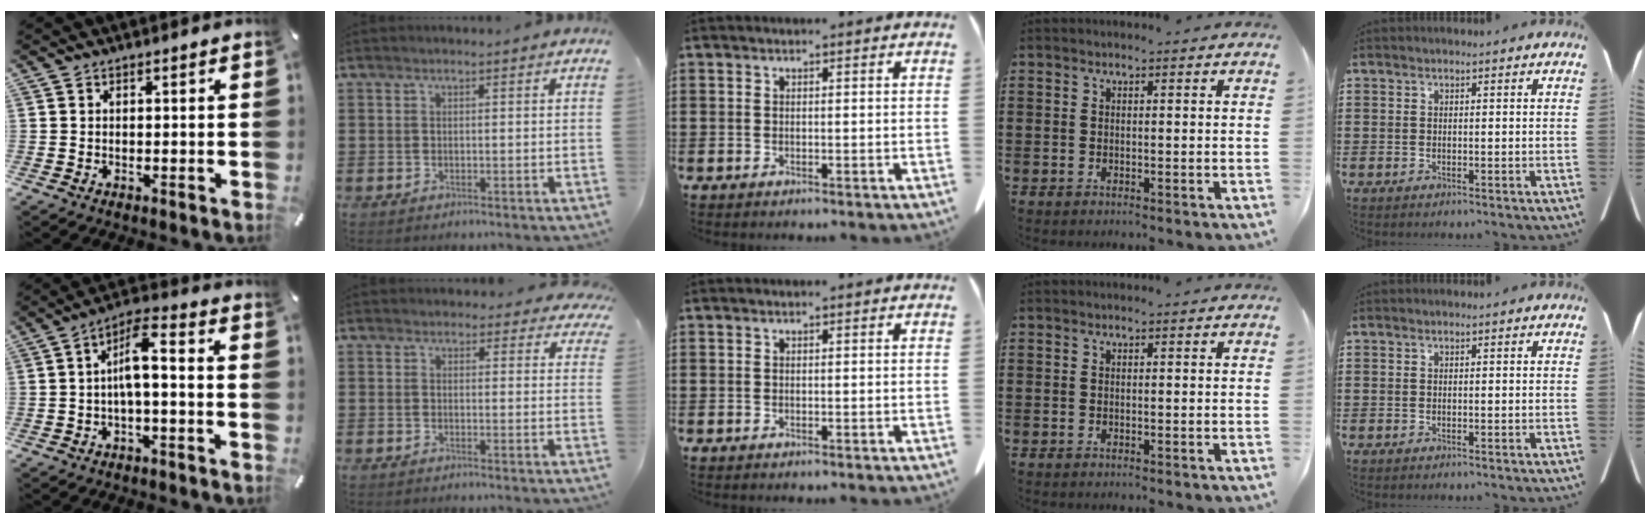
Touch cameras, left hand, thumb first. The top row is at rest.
{"thumb": {"total": 7.6, "force": [-0.7, 2.3, 7.1], "torque": [-0.135, 0.010, -0.013]}, "index": {"total": 2.4, "force": [2.1, 1.0, 0.5], "torque": [-0.008, -0.004, 0.038]}}